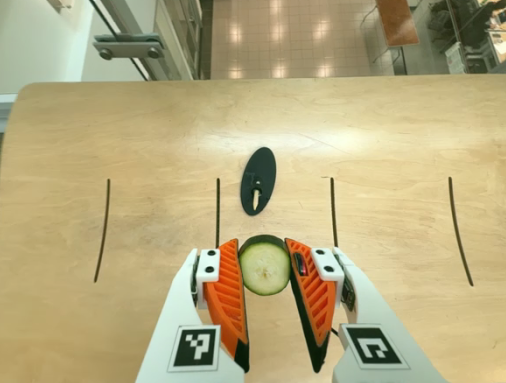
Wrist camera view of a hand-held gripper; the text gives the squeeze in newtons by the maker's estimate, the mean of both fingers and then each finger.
{"total": 11.3, "left": 11.2, "right": 11.5}